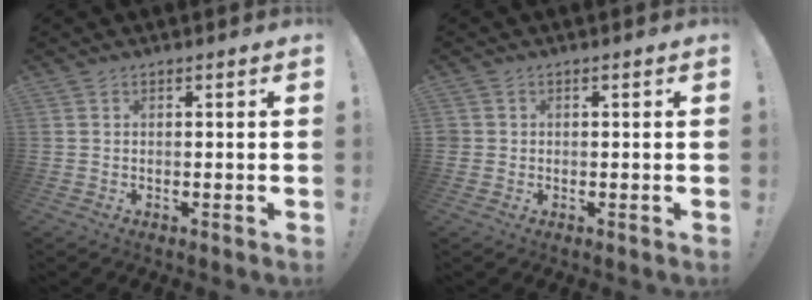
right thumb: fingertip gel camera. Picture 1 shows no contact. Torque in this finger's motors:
{"motor_torque": [0.00, 0.07, 0.03, -0.20, 0.07]}